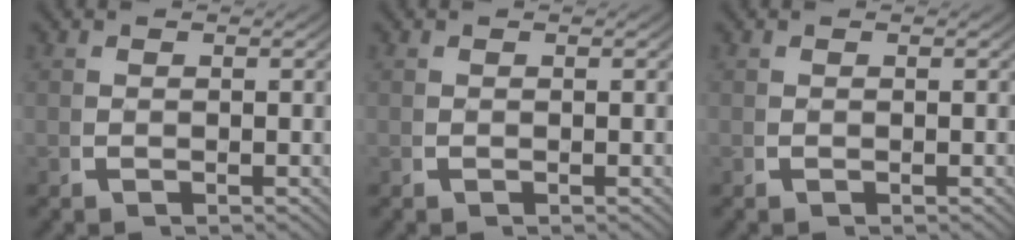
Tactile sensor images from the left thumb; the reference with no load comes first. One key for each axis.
{"total": 0.0}
{"total": 0.0}